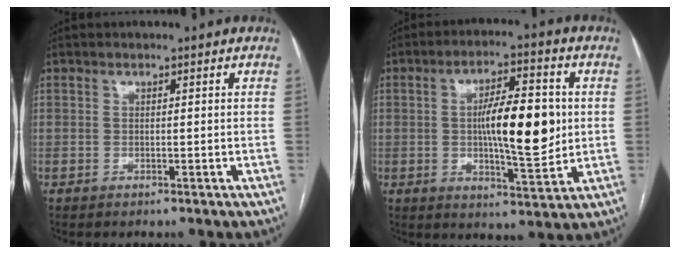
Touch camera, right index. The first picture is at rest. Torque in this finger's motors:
{"motor_torque": [0.59, 0.15, 0.32, 0.12]}